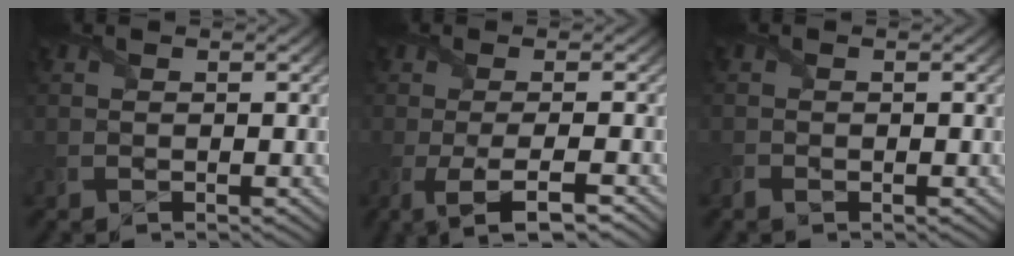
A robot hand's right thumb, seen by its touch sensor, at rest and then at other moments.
{"total": 4.6, "force": [-1.9, 0.7, 4.2], "torque": [-0.067, 0.002, -0.038]}
{"total": 0.6, "force": [-0.5, 0.4, 0.2], "torque": [-0.007, -0.001, -0.014]}